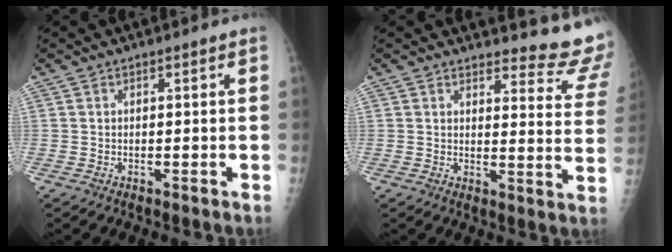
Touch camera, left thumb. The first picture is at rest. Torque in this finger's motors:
{"motor_torque": [0.11, 0.06, -0.21, -0.15, 0.05]}